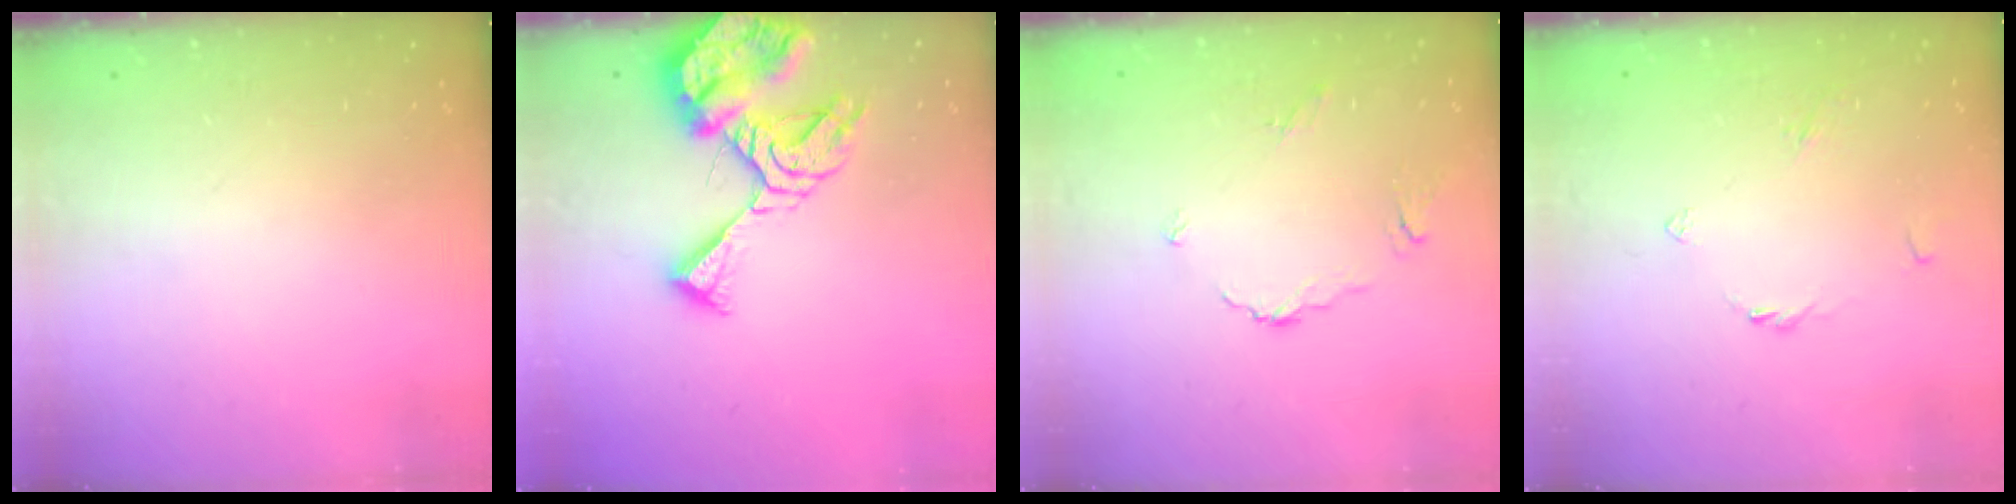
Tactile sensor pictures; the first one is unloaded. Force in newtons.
{"total": 12.1, "press": 12.0, "slide": 1.4}
{"total": 4.4, "press": 4.3, "slide": 0.4}
{"total": 2.4, "press": 2.4, "slide": 0.5}